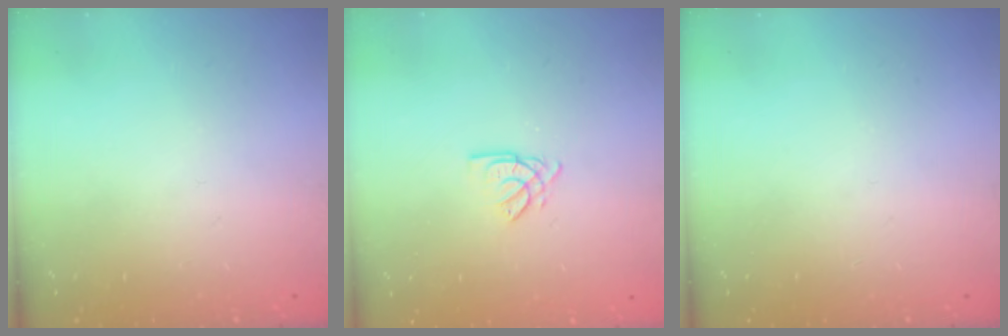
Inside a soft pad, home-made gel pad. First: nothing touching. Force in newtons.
{"total": 2.6, "press": 2.6, "slide": 0.1}
{"total": 0.0}